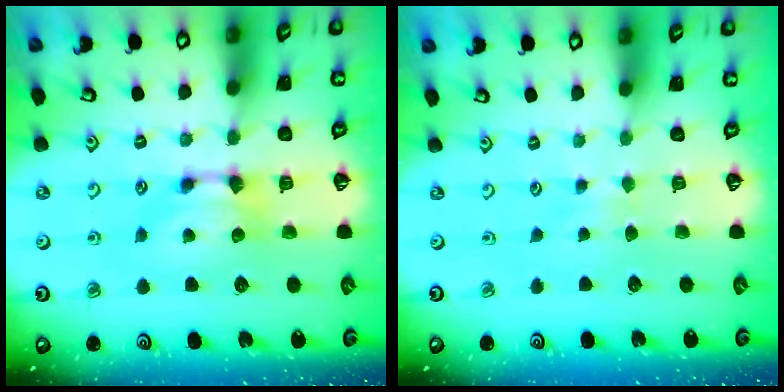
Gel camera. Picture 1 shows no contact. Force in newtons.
{"total": 3.1, "press": 3.1, "slide": 0.3}